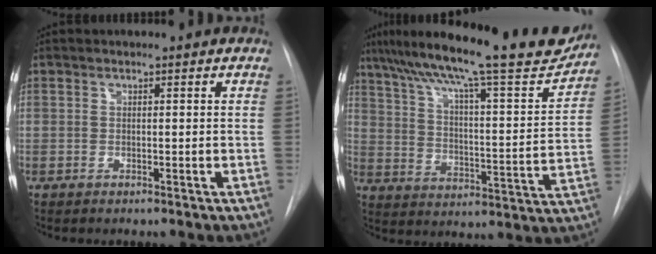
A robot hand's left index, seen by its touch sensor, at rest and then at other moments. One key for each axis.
{"total": 23.6, "fx": 19.8, "fy": 2.7, "fz": 12.5, "tx": -0.209, "ty": -0.014, "tz": 0.277}